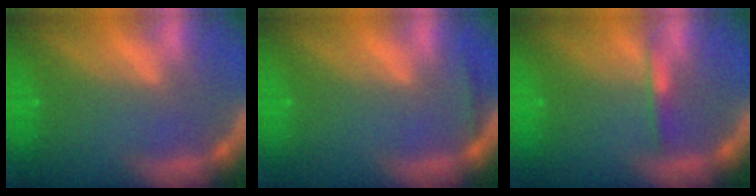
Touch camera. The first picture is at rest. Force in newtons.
{"total": 0.9}
{"total": 1.4}